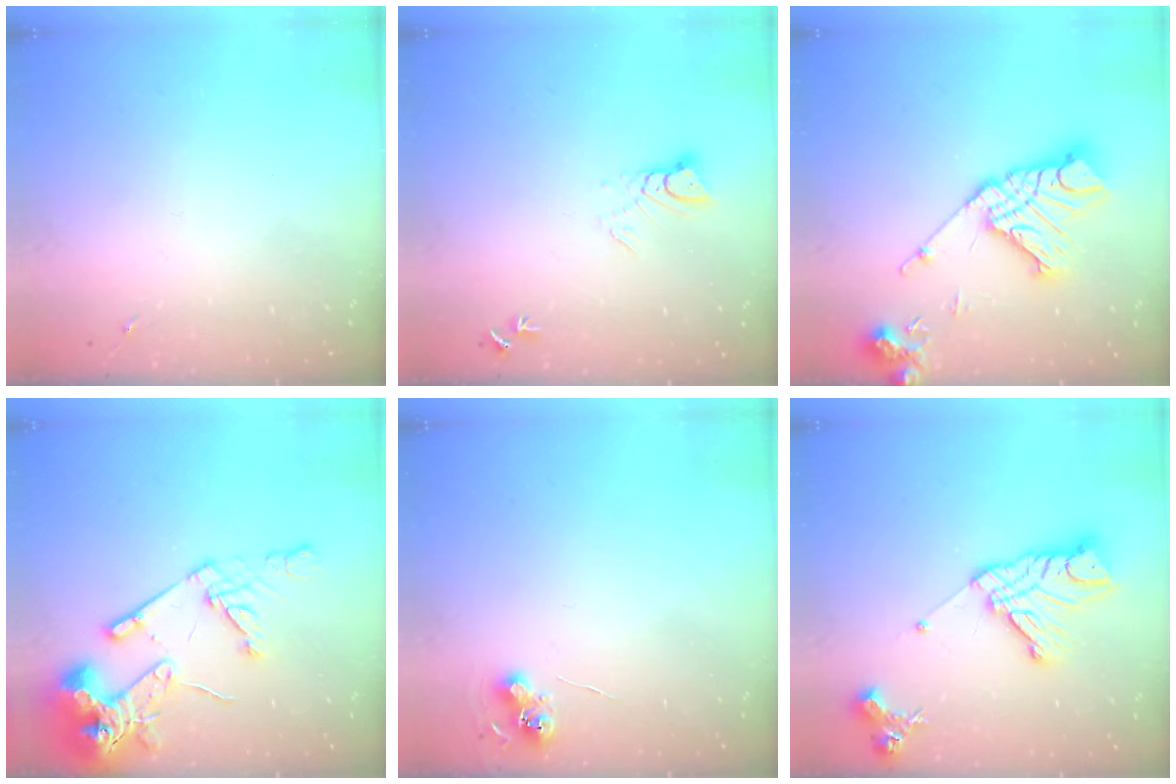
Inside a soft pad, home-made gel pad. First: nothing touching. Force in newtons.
{"total": 4.3, "press": 4.3, "slide": 0.2}
{"total": 18.0, "press": 17.9, "slide": 2.5}
{"total": 16.7, "press": 16.5, "slide": 2.1}
{"total": 6.2, "press": 6.2, "slide": 0.5}
{"total": 16.3, "press": 16.2, "slide": 1.4}